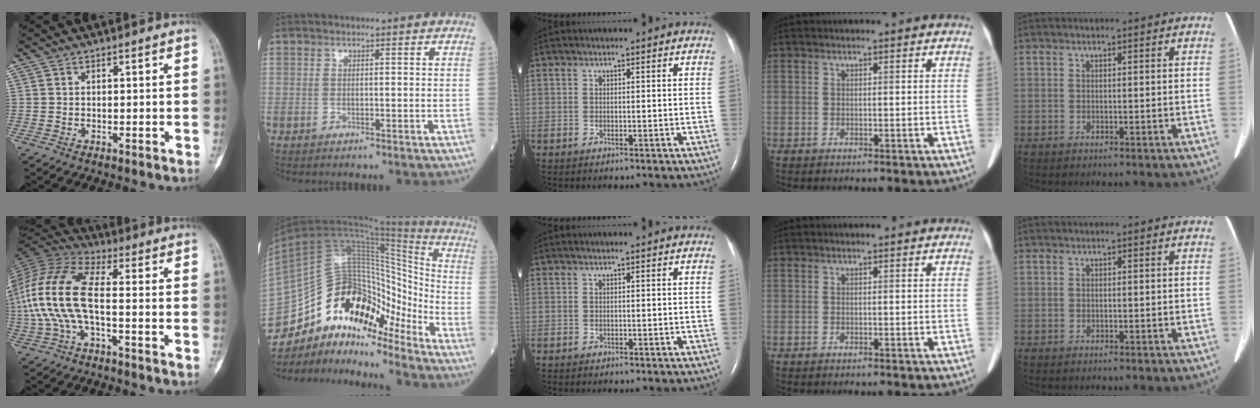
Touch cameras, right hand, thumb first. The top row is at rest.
{"thumb": {"total": 14.4, "force": [-1.6, 5.5, 13.2], "torque": [-0.305, 0.035, -0.039]}, "index": {"total": 21.6, "force": [-15.4, 8.5, 12.6], "torque": [-0.241, 0.055, -0.262]}}